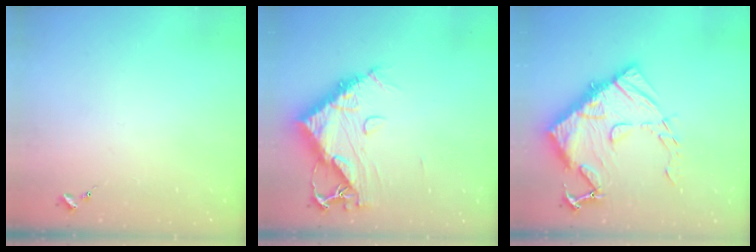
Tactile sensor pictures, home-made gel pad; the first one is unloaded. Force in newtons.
{"total": 13.4, "press": 13.3, "slide": 1.5}
{"total": 22.1, "press": 22.0, "slide": 2.0}